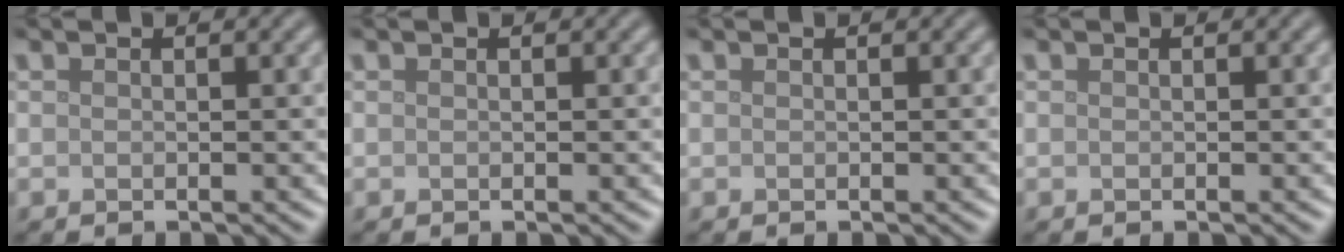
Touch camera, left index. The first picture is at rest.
{"total": 0.0}
{"total": 0.0}
{"total": 0.0}